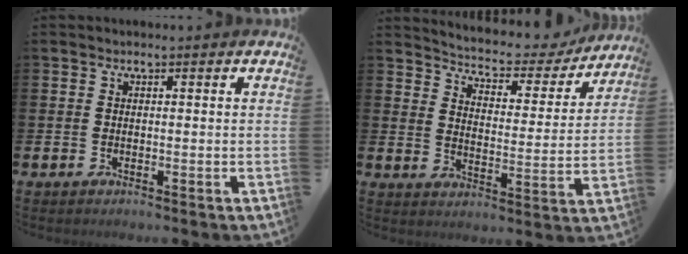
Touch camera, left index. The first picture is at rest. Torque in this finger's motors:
{"motor_torque": [1.04, -1.10, 0.10, 0.02]}